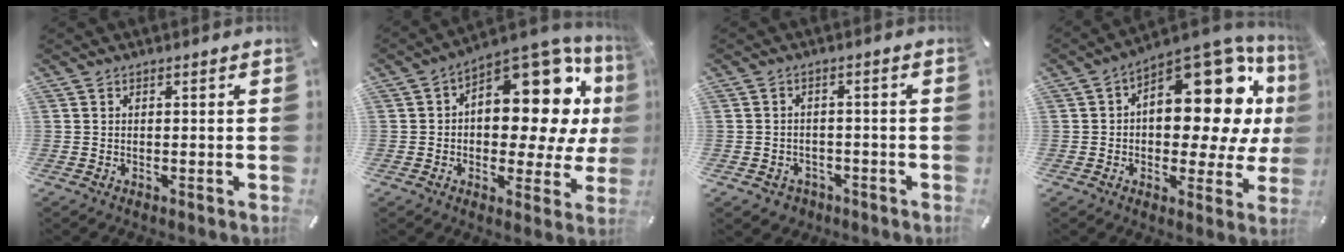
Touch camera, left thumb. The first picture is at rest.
{"total": 17.8, "force": [6.5, 9.8, 13.4], "torque": [-0.165, -0.070, 0.105]}
{"total": 3.4, "force": [-1.7, 2.9, 0.8], "torque": [-0.014, 0.008, -0.032]}
{"total": 20.6, "force": [7.1, 10.9, 16.0], "torque": [-0.192, -0.074, 0.117]}